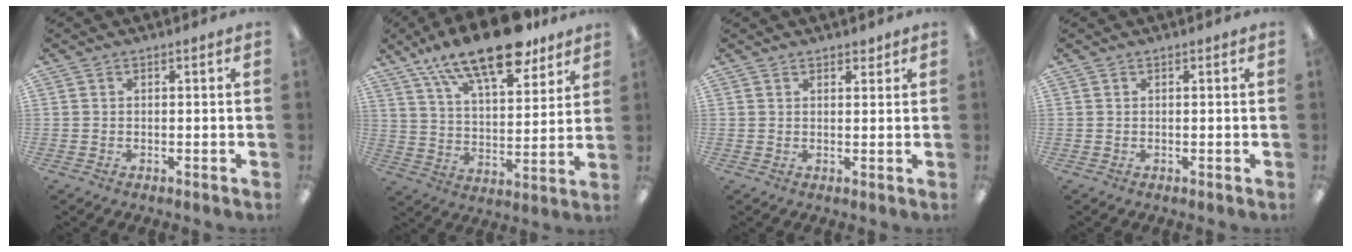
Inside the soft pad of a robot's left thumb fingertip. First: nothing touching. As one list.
[{"total": 19.1, "force": [14.1, 6.8, 10.9], "torque": [-0.180, -0.076, 0.240]}, {"total": 1.8, "force": [1.5, 0.8, 0.4], "torque": [0.001, -0.004, 0.027]}, {"total": 0.0}]